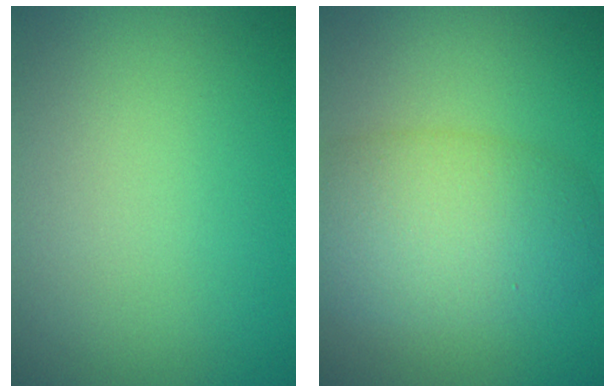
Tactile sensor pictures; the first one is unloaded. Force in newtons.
{"total": 7.0, "press": 7.0, "slide": 0.5}